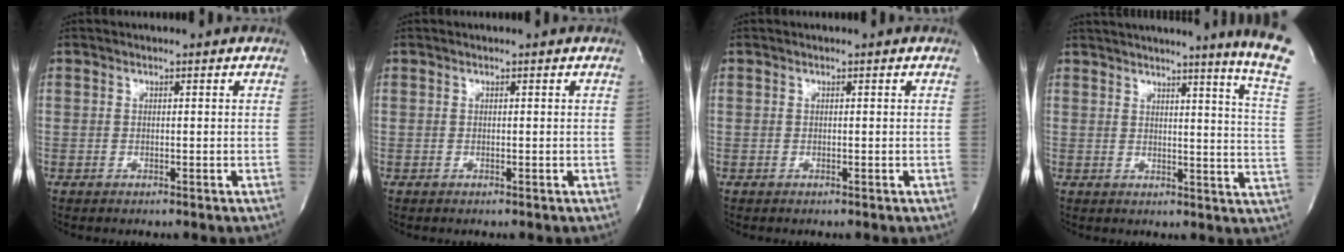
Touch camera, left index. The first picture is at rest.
{"total": 0.0}
{"total": 0.0}
{"total": 15.6, "force": [12.6, -3.1, 8.7], "torque": [-0.122, -0.085, 0.133]}